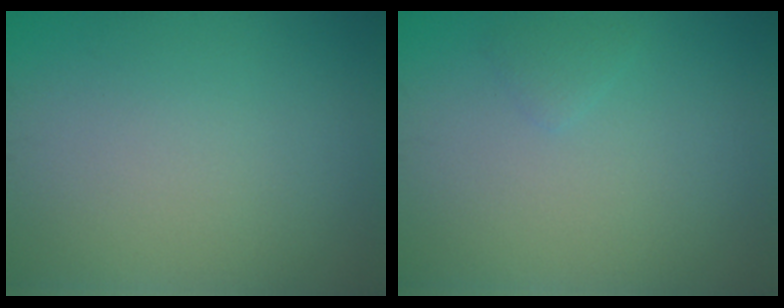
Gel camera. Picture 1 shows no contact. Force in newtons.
{"total": 0.7, "press": 0.7, "slide": 0.0}